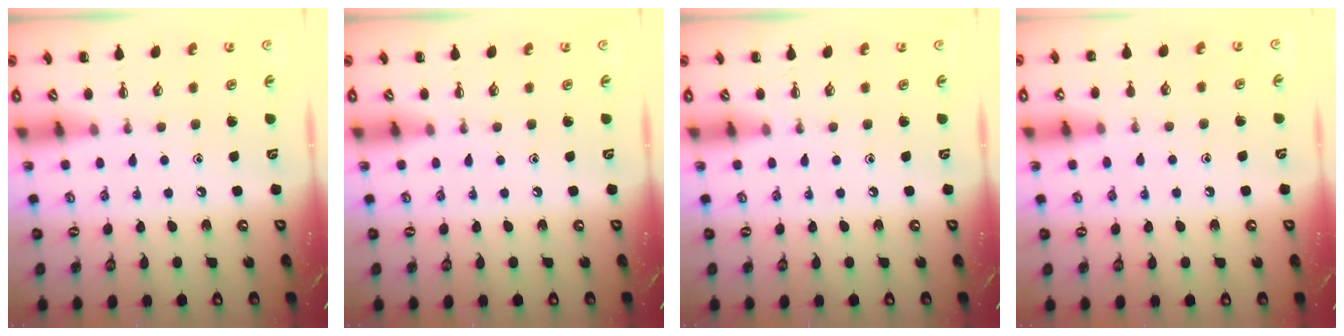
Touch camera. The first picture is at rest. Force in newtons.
{"total": 0.0}
{"total": 0.0}
{"total": 8.1, "press": 7.8, "slide": 2.2}